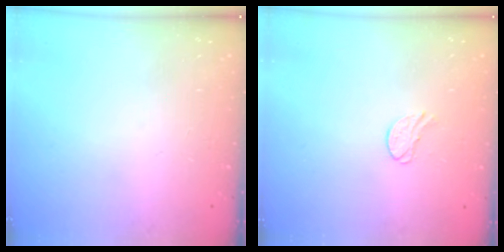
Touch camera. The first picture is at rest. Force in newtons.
{"total": 5.6, "press": 5.6, "slide": 0.5}